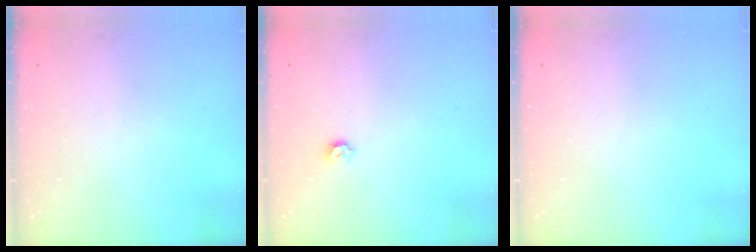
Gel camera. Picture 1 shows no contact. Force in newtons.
{"total": 3.1, "press": 3.0, "slide": 0.8}
{"total": 0.0}